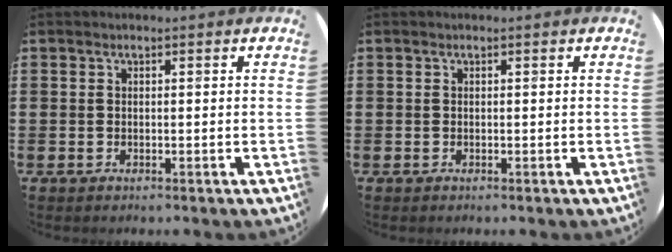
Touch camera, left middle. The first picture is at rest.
{"total": 0.0}